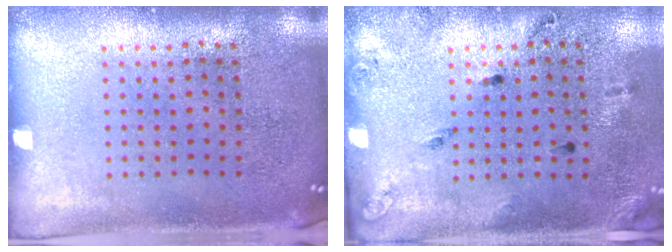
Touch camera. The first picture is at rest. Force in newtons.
{"total": 1.8, "press": 1.0, "slide": 1.5}